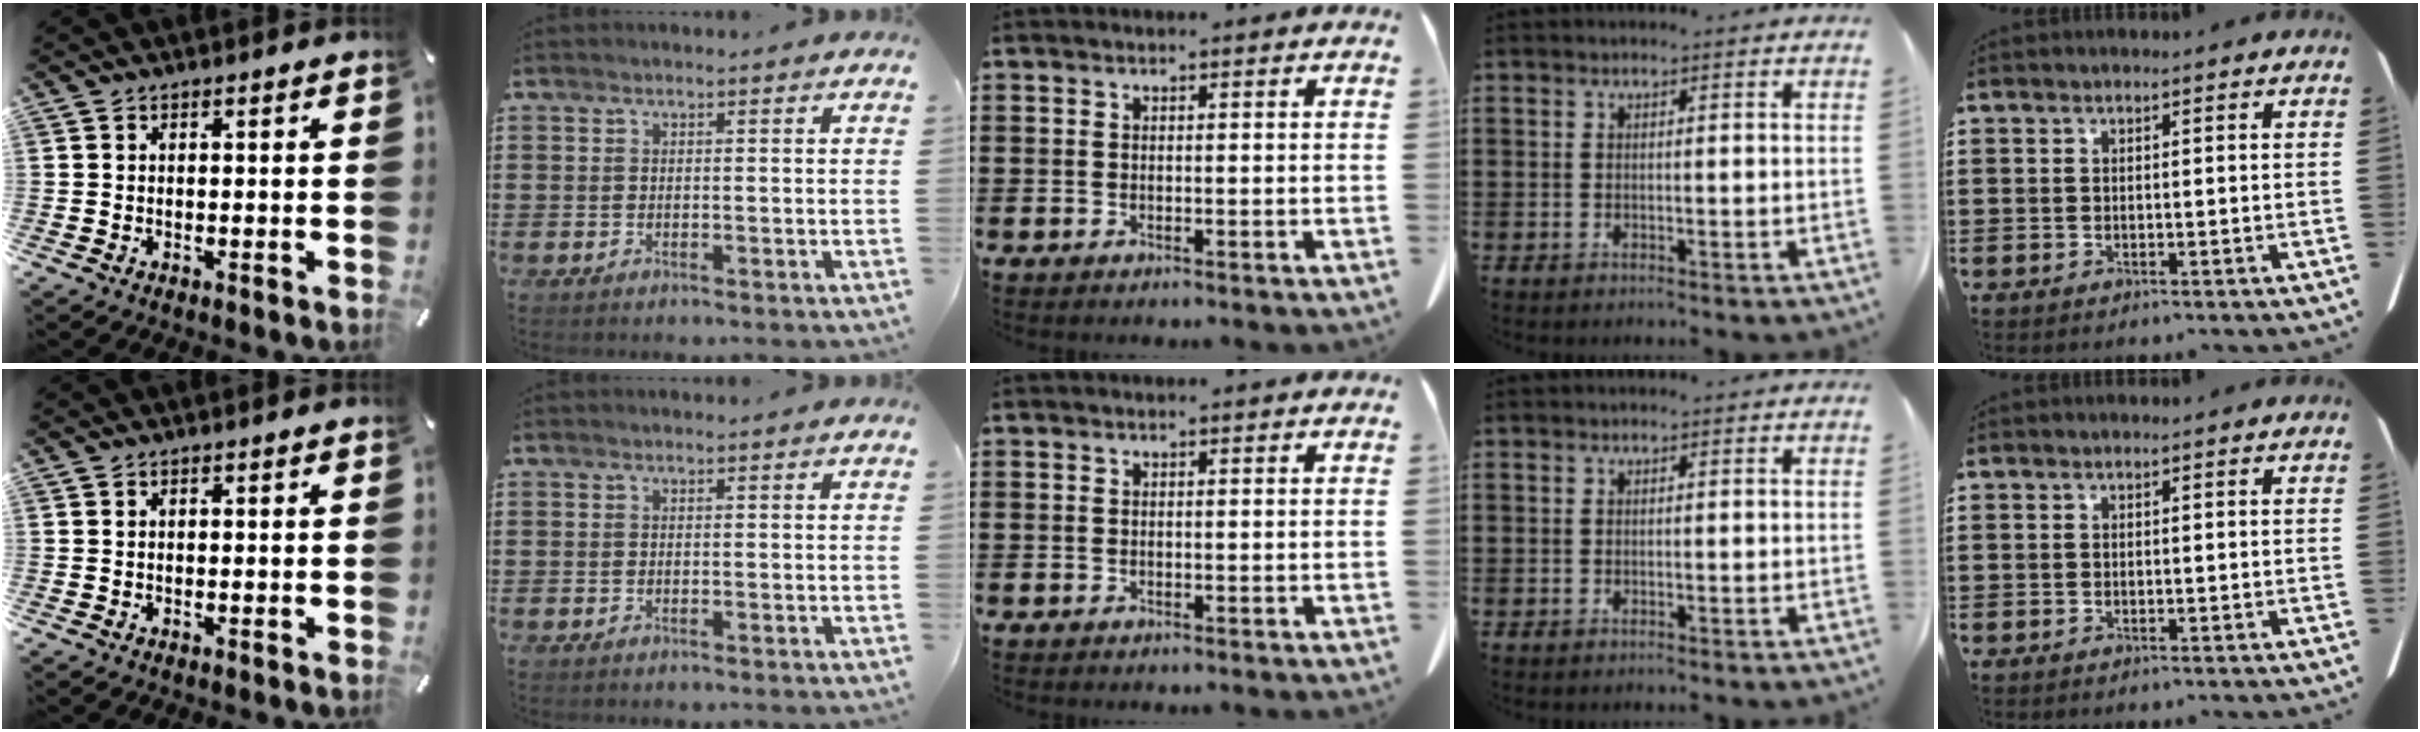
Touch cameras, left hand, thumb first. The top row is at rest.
{}